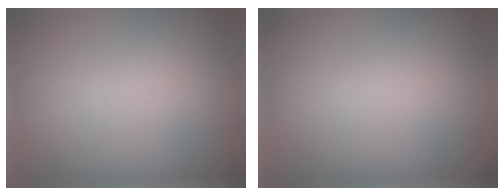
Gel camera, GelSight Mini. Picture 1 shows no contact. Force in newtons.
{"total": 0.0}